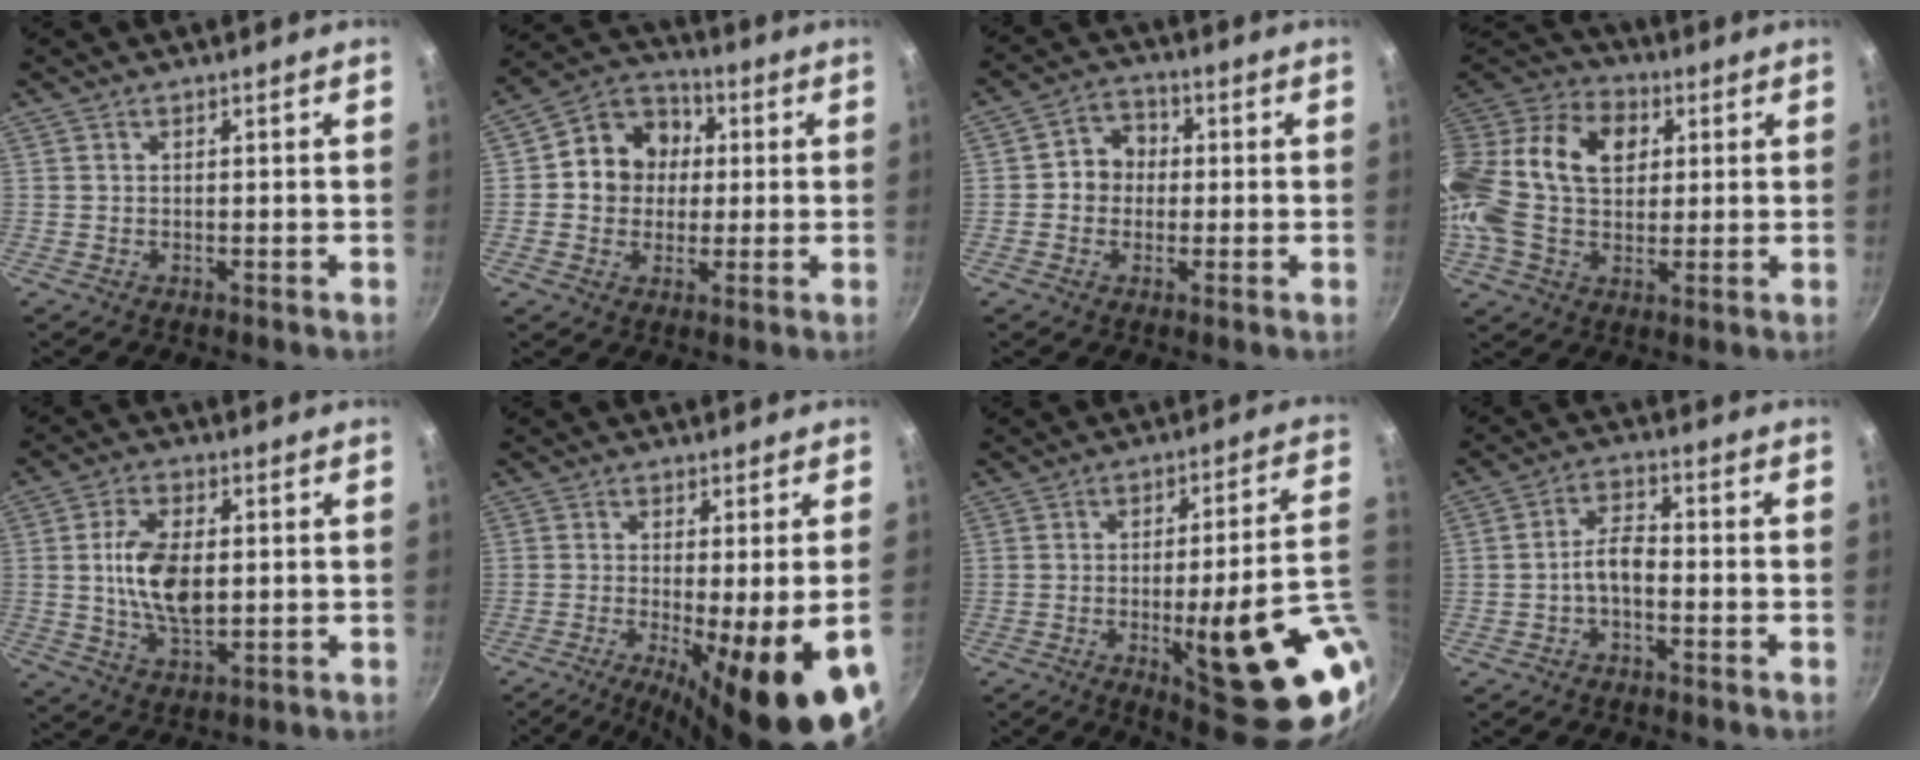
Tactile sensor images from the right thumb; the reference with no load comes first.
{"total": 11.4, "force": [1.2, 10.2, 5.0], "torque": [-0.046, 0.018, 0.001]}
{"total": 6.3, "force": [0.1, 5.6, 2.7], "torque": [-0.005, 0.014, -0.012]}
{"total": 23.6, "force": [3.8, 16.2, 16.7], "torque": [-0.326, 0.033, 0.051]}
{"total": 11.2, "force": [0.6, 6.2, 9.3], "torque": [-0.164, -0.001, 0.012]}
{"total": 17.5, "force": [-6.2, 2.7, 16.1], "torque": [-0.239, -0.021, -0.078]}
{"total": 23.2, "force": [-5.2, 5.5, 21.9], "torque": [-0.267, 0.003, -0.054]}
{"total": 4.8, "force": [-1.9, 2.3, 3.7], "torque": [-0.065, 0.032, -0.039]}